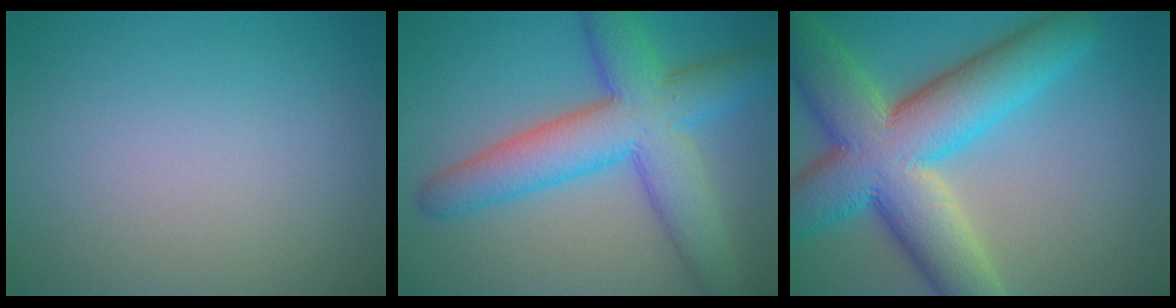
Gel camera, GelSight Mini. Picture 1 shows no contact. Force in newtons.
{"total": 9.1, "press": 9.1, "slide": 0.3}
{"total": 12.8, "press": 12.8, "slide": 0.7}